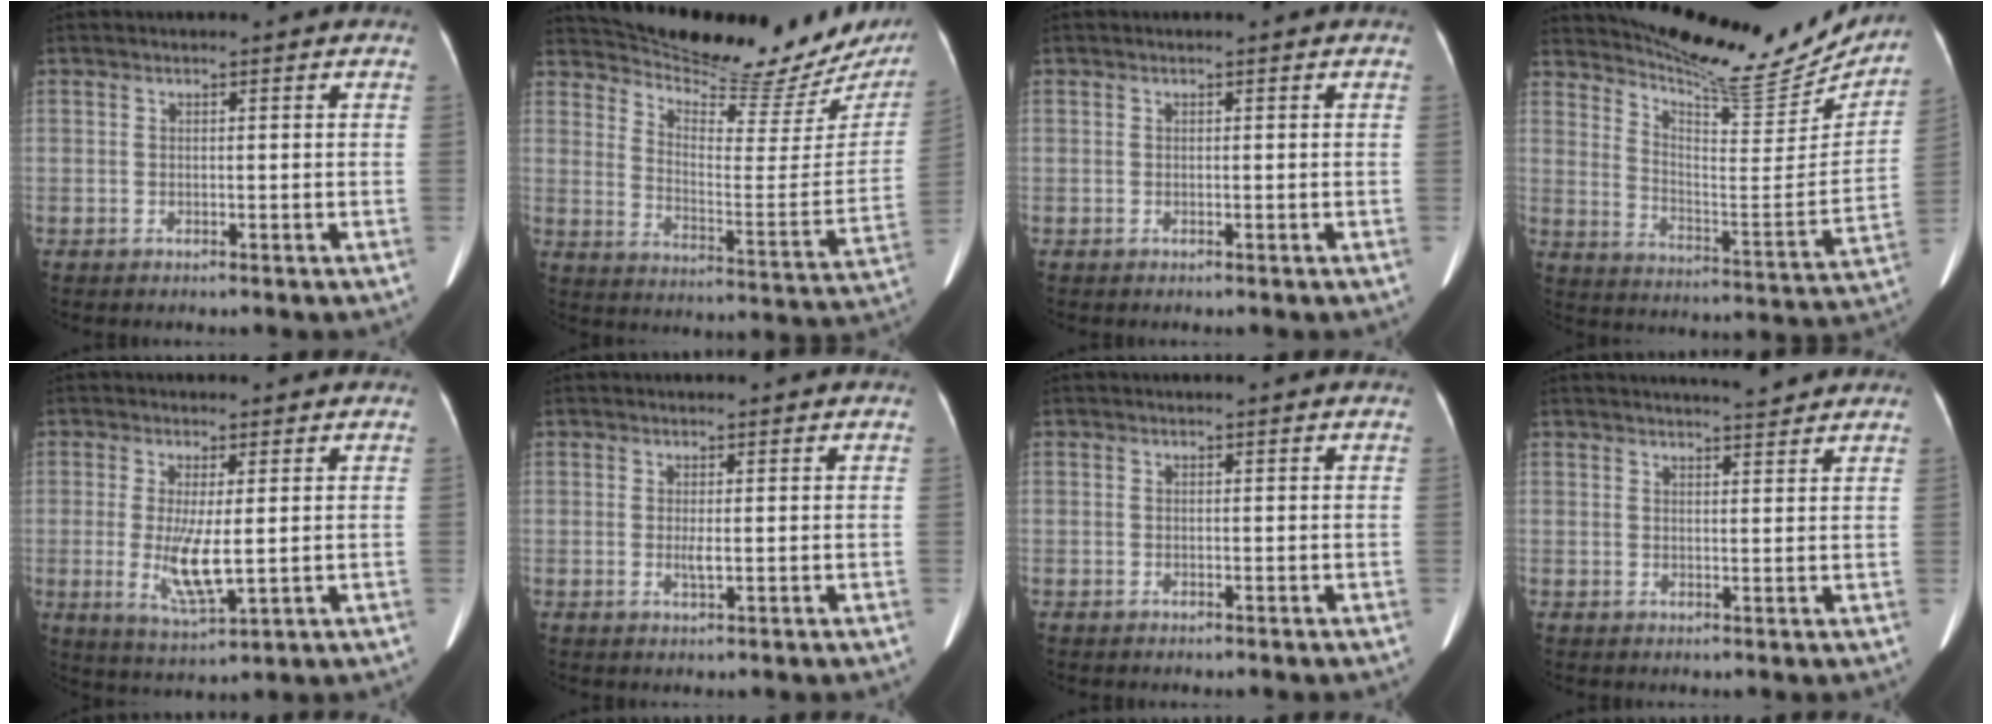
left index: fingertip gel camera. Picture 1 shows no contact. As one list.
[{"total": 23.3, "force": [21.6, 3.7, 8.0], "torque": [-0.125, -0.075, 0.283]}, {"total": 0.0}, {"total": 20.0, "force": [18.8, 3.4, 5.9], "torque": [-0.093, -0.057, 0.261]}, {"total": 6.6, "force": [-0.1, 1.3, 6.5], "torque": [-0.132, -0.021, 0.002]}, {"total": 0.7, "force": [0.0, 0.1, 0.7], "torque": [-0.015, -0.003, -0.001]}, {"total": 0.0}, {"total": 4.8, "force": [4.6, 0.2, 1.6], "torque": [-0.027, 0.003, 0.057]}]